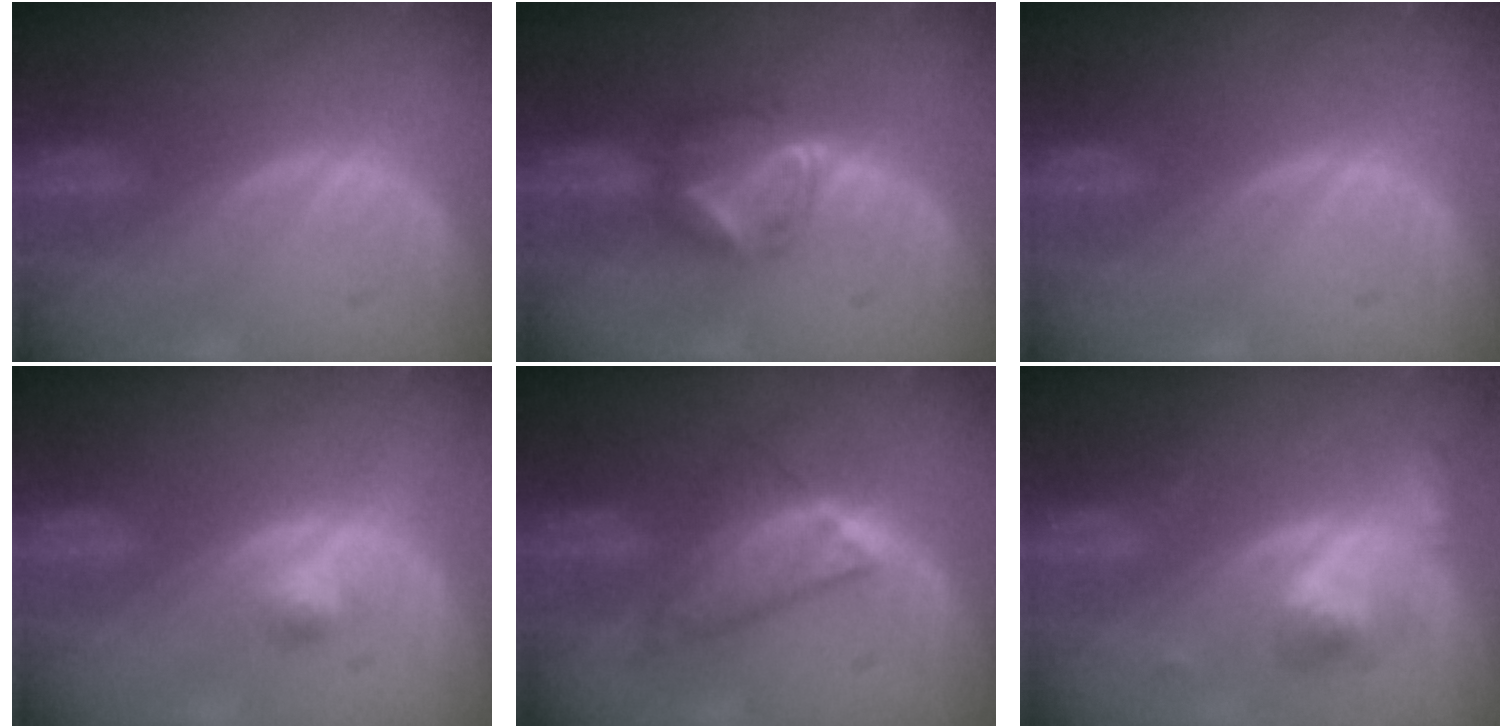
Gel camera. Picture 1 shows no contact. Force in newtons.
{"total": 6.2, "press": 5.6, "slide": 2.7}
{"total": 0.0}
{"total": 2.2, "press": 2.0, "slide": 1.0}
{"total": 6.1, "press": 6.0, "slide": 1.2}
{"total": 5.2, "press": 4.9, "slide": 1.7}